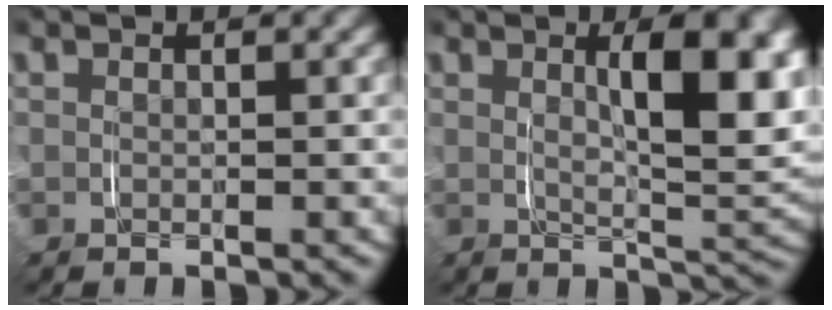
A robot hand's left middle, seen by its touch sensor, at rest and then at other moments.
{"total": 7.1, "force": [1.5, 2.0, 6.6], "torque": [-0.091, -0.004, 0.025]}